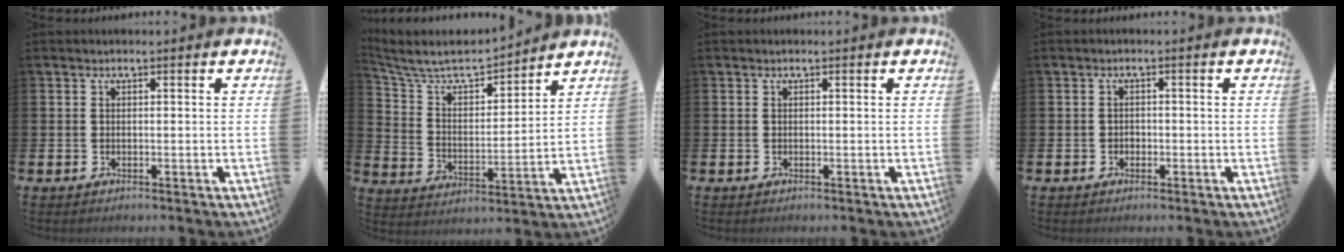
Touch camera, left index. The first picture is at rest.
{"total": 7.3, "force": [6.7, 1.9, 2.1], "torque": [-0.081, -0.047, 0.114]}
{"total": 0.0}
{"total": 1.0, "force": [-0.4, 0.9, 0.2], "torque": [-0.002, 0.004, -0.011]}